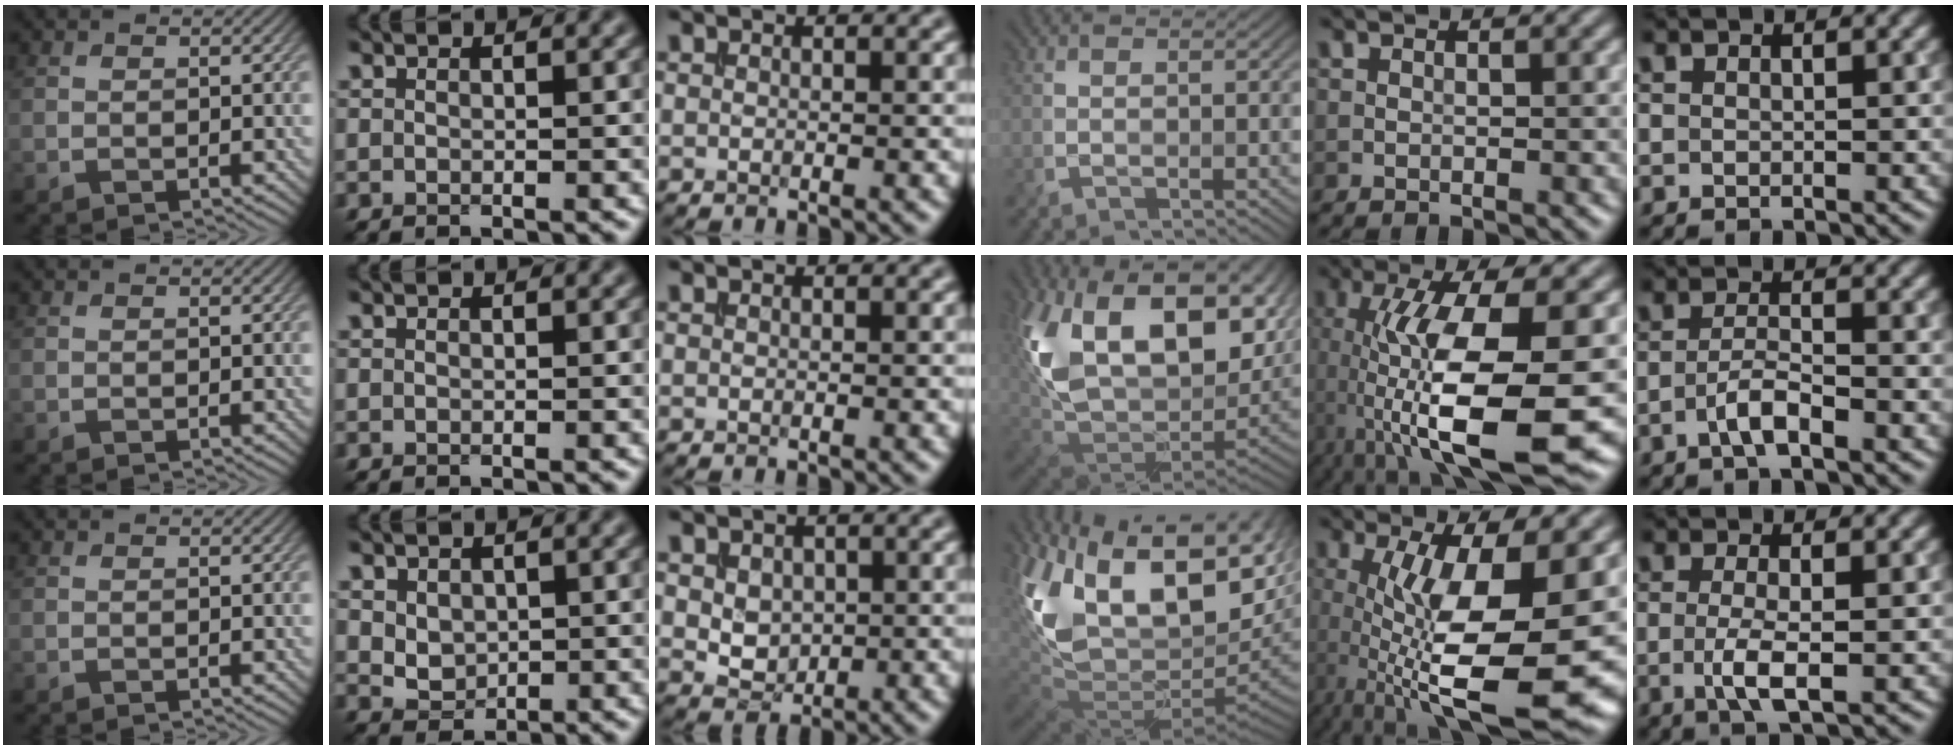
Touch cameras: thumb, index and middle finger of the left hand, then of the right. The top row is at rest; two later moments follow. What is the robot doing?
{"motion": "insert", "object": "drawer"}